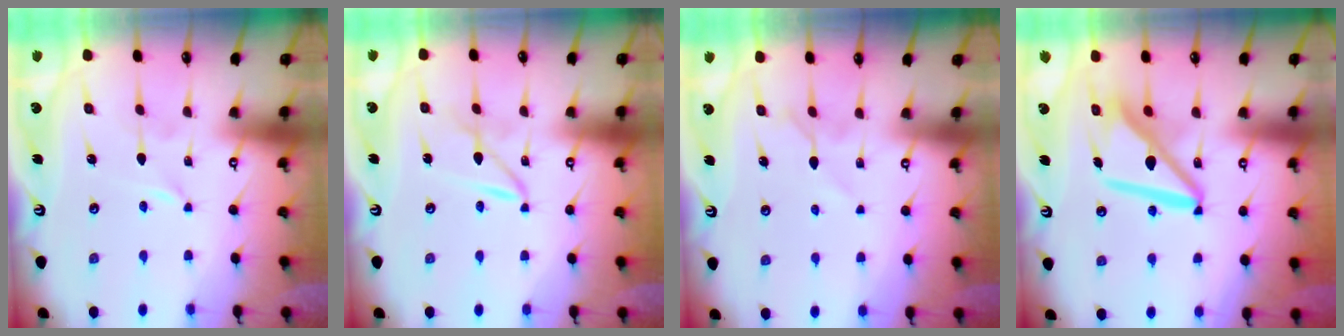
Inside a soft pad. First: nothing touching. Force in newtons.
{"total": 3.7, "press": 3.7, "slide": 0.2}
{"total": 6.6, "press": 6.5, "slide": 0.9}
{"total": 12.4, "press": 12.4, "slide": 1.4}